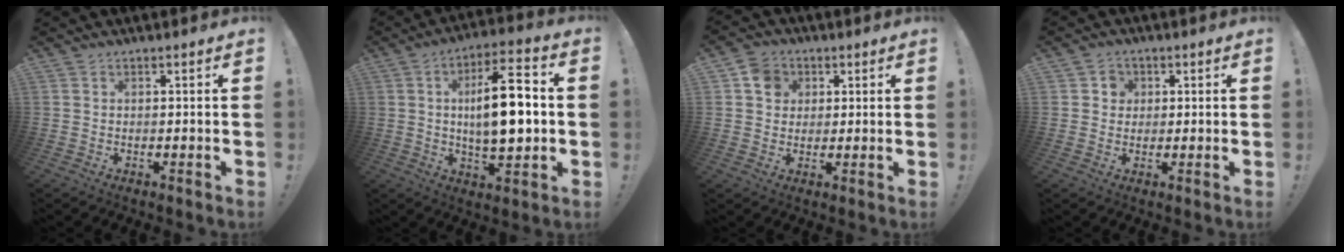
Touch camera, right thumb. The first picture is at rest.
{"total": 16.2, "force": [0.5, 6.3, 14.9], "torque": [-0.237, 0.000, -0.002]}
{"total": 7.0, "force": [2.2, 6.3, 2.2], "torque": [-0.028, -0.001, 0.043]}
{"total": 3.5, "force": [0.7, 3.3, 1.0], "torque": [-0.010, -0.001, 0.010]}